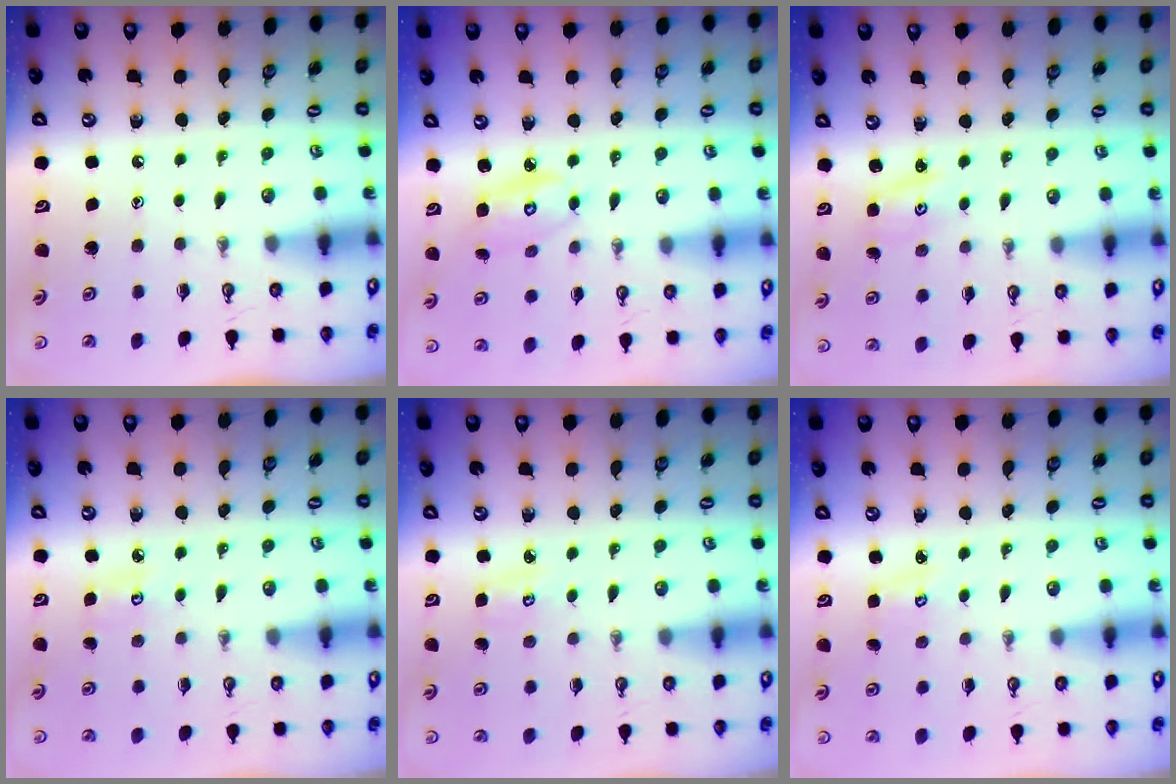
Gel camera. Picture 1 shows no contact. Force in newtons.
{"total": 6.4, "press": 6.4, "slide": 0.3}
{"total": 1.8, "press": 1.8, "slide": 0.3}
{"total": 4.9, "press": 4.9, "slide": 0.4}
{"total": 4.3, "press": 4.3, "slide": 0.4}
{"total": 3.0, "press": 3.0, "slide": 0.3}